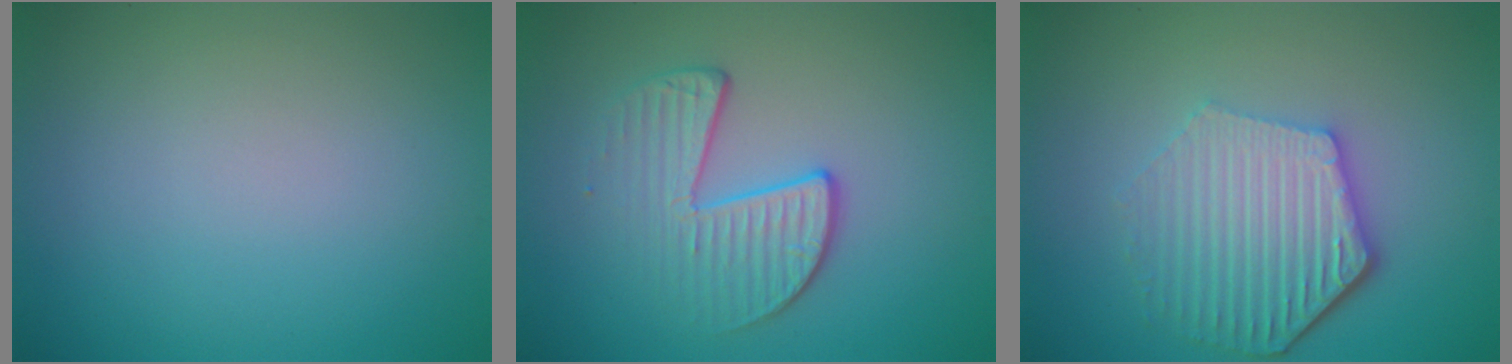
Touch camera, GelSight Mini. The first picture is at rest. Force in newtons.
{"total": 3.5, "press": 2.8, "slide": 2.1}
{"total": 5.9, "press": 4.4, "slide": 3.9}